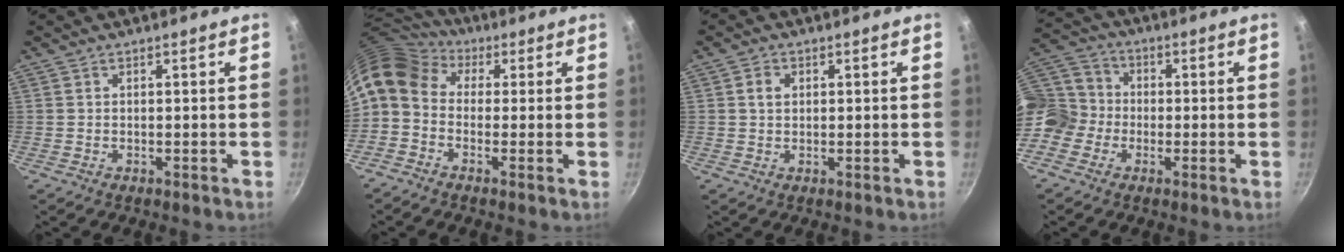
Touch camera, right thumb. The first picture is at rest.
{"total": 11.1, "force": [2.0, 8.5, 6.9], "torque": [-0.132, 0.031, 0.011]}
{"total": 2.6, "force": [0.7, 2.1, 1.5], "torque": [-0.018, 0.003, 0.011]}
{"total": 10.4, "force": [-2.4, 9.4, 3.7], "torque": [-0.042, 0.036, -0.069]}